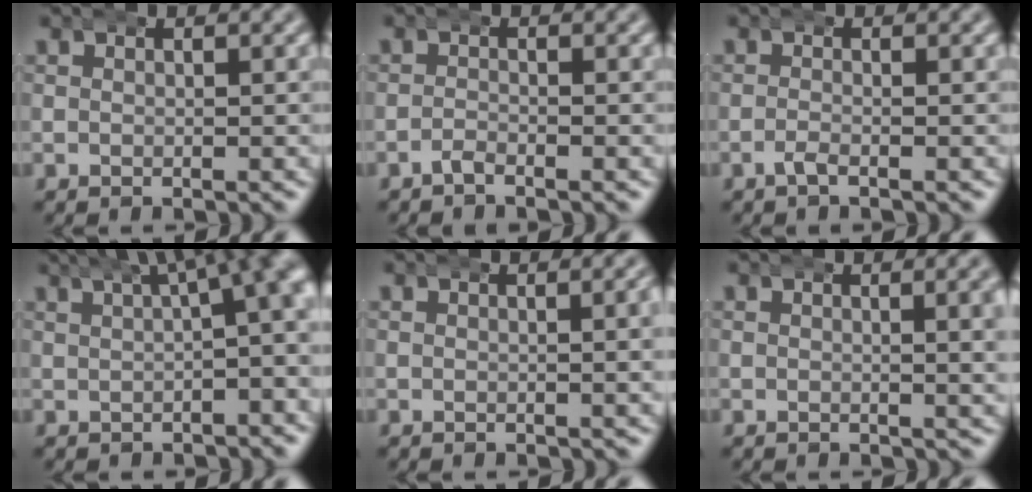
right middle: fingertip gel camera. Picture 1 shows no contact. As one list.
[{"total": 1.0, "force": [-1.0, 0.1, 0.3], "torque": [-0.005, 0.000, -0.024]}, {"total": 1.1, "force": [-0.9, 0.1, 0.6], "torque": [-0.011, -0.001, -0.022]}, {"total": 11.4, "force": [4.5, 6.1, 8.6], "torque": [-0.081, 0.045, 0.045]}, {"total": 1.5, "force": [0.6, 0.2, 1.4], "torque": [-0.006, 0.009, 0.003]}, {"total": 2.4, "force": [1.1, 0.5, 2.1], "torque": [-0.009, 0.005, 0.010]}]